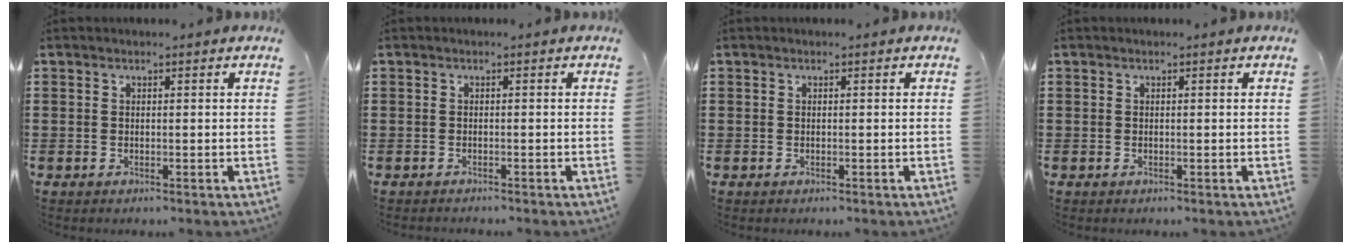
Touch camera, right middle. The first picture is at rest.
{"total": 0.6, "force": [-0.6, 0.1, -0.1], "torque": [0.002, 0.001, -0.013]}
{"total": 0.0}
{"total": 0.0}